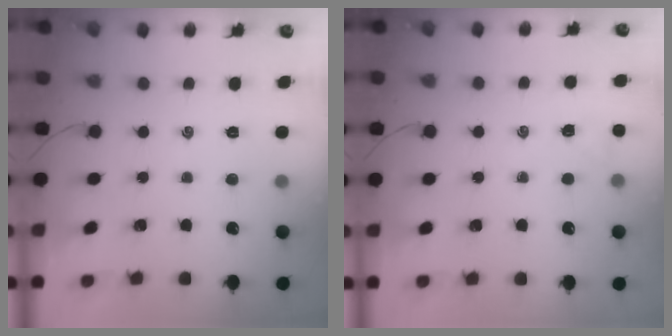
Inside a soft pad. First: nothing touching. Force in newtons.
{"total": 3.1, "press": 3.0, "slide": 1.0}